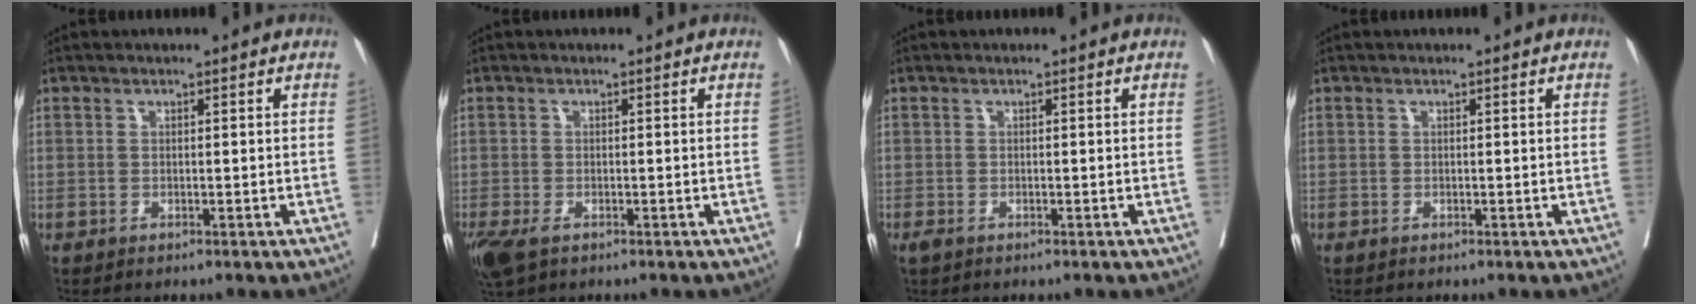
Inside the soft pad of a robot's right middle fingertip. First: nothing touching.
{"total": 5.1, "force": [-2.9, 2.5, 3.3], "torque": [-0.079, -0.016, -0.050]}
{"total": 0.9, "force": [-0.6, 0.4, 0.5], "torque": [-0.014, -0.003, -0.009]}
{"total": 0.0}